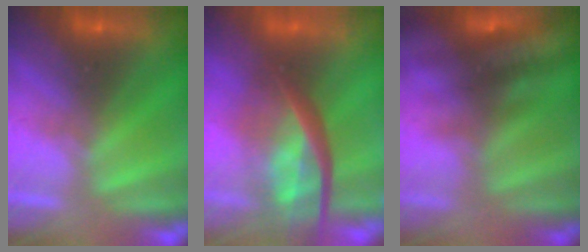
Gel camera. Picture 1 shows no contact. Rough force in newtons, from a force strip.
{"total": 7.3}
{"total": 2.4}